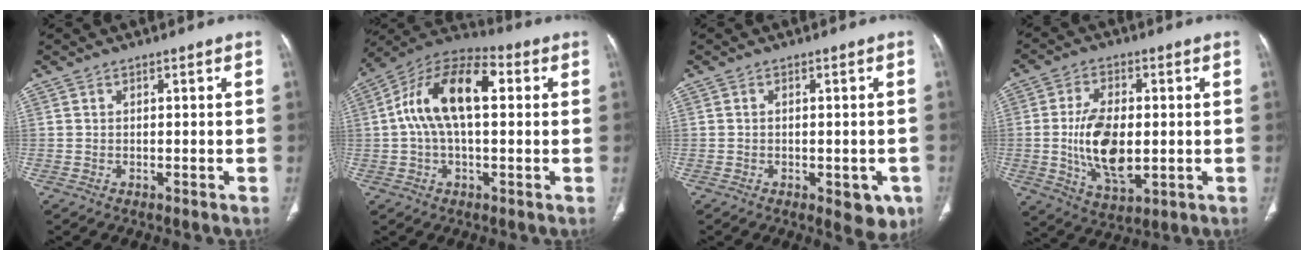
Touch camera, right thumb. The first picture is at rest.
{"total": 15.4, "force": [2.5, 7.8, 13.1], "torque": [-0.236, 0.042, 0.036]}
{"total": 5.5, "force": [-2.2, 2.8, 4.3], "torque": [-0.028, 0.001, -0.020]}
{"total": 12.9, "force": [-0.7, 6.8, 10.9], "torque": [-0.197, -0.010, -0.004]}